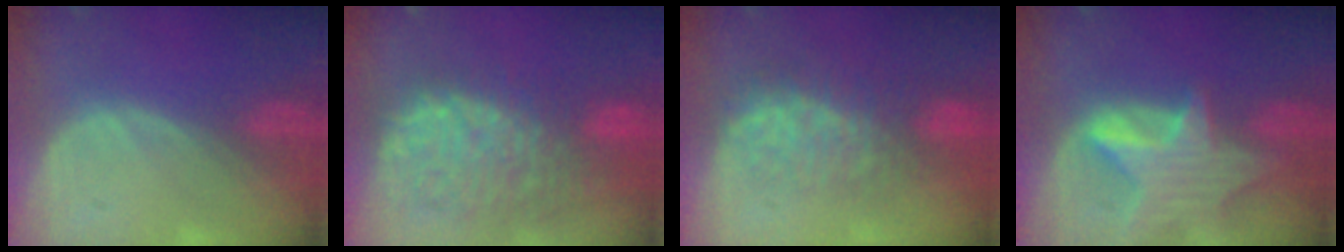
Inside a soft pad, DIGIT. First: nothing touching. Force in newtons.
{"total": 12.7, "press": 11.1, "slide": 6.1}
{"total": 7.8, "press": 7.5, "slide": 2.2}
{"total": 8.4, "press": 7.6, "slide": 3.5}